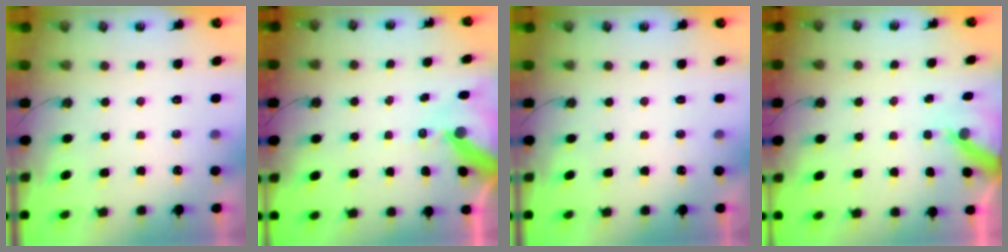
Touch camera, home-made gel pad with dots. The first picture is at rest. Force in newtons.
{"total": 10.3, "press": 10.2, "slide": 1.4}
{"total": 0.0}
{"total": 5.7, "press": 5.6, "slide": 0.4}